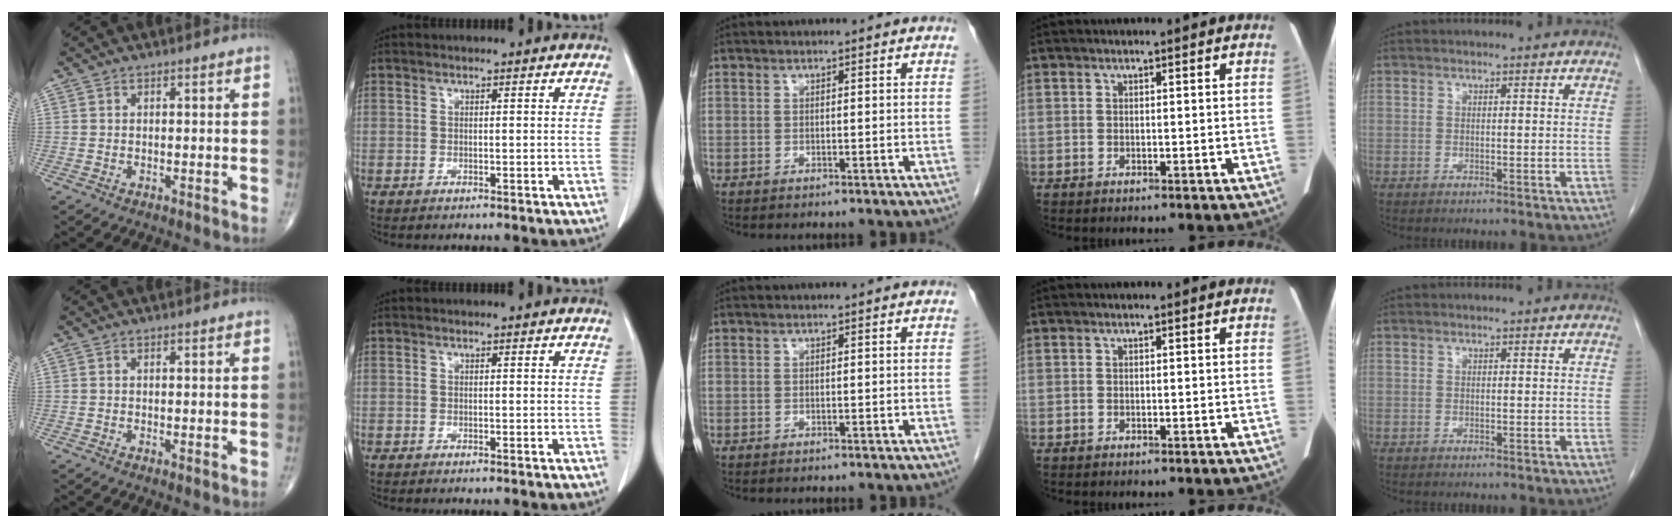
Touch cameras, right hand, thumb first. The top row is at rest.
{"thumb": {"total": 0.6, "force": [0.0, 0.1, 0.5], "torque": [-0.013, -0.004, -0.002]}}